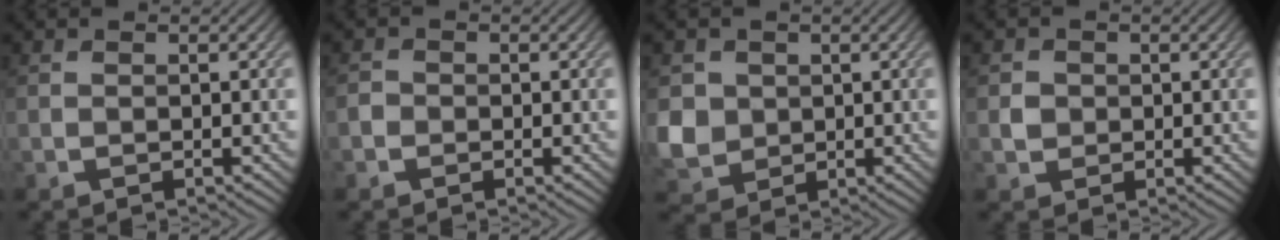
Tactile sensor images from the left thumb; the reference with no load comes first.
{"total": 0.8, "force": [-0.5, 0.7, 0.1], "torque": [0.002, 0.004, -0.014]}
{"total": 4.9, "force": [0.8, 4.5, 1.7], "torque": [-0.060, -0.006, 0.011]}
{"total": 1.4, "force": [0.3, 1.3, 0.3], "torque": [-0.005, 0.001, 0.004]}